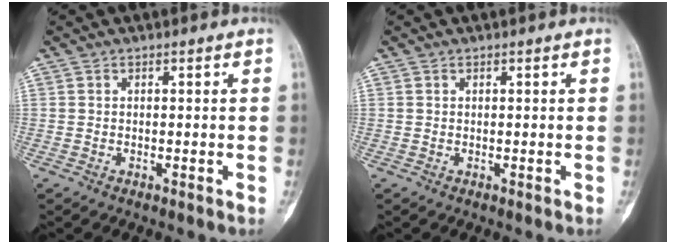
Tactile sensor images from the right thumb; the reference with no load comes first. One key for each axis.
{"total": 0.0}